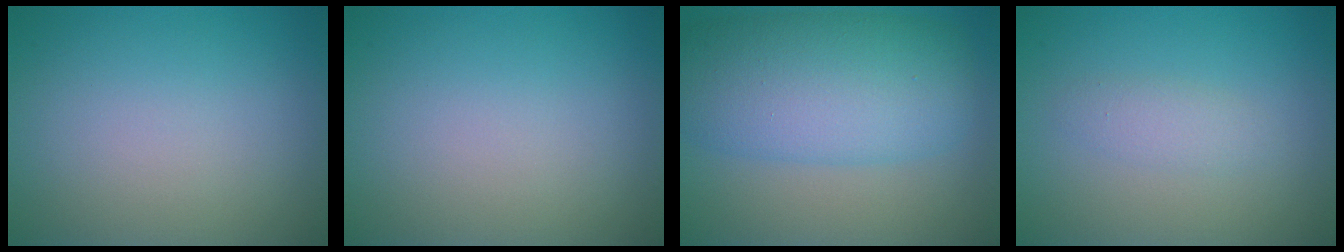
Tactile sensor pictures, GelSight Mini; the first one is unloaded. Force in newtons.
{"total": 0.0}
{"total": 9.3, "press": 9.3, "slide": 0.2}
{"total": 1.4, "press": 1.4, "slide": 0.0}